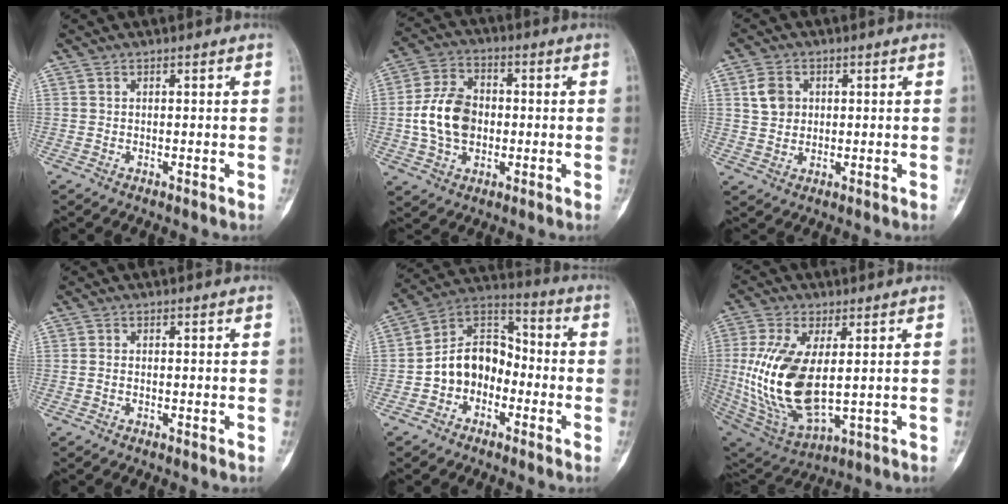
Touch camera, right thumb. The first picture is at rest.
{"total": 11.7, "force": [-0.8, 8.4, 8.2], "torque": [-0.133, 0.018, -0.018]}
{"total": 5.1, "force": [1.3, 4.0, 2.8], "torque": [-0.037, -0.004, 0.024]}
{"total": 0.6, "force": [-0.2, 0.4, 0.5], "torque": [-0.011, 0.000, -0.003]}
{"total": 11.5, "force": [-3.2, 8.8, 6.7], "torque": [-0.090, 0.055, -0.070]}
{"total": 18.7, "force": [0.5, 9.0, 16.4], "torque": [-0.340, -0.018, 0.031]}